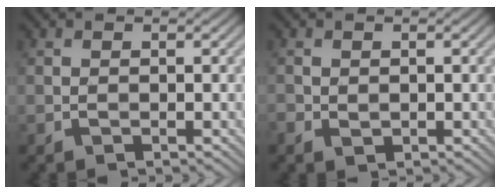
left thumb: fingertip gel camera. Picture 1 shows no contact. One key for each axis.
{"total": 1.3, "fx": -0.3, "fy": 0.9, "fz": 0.9, "tx": -0.023, "ty": -0.006, "tz": -0.002}